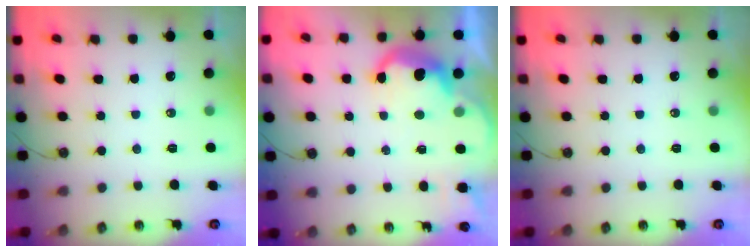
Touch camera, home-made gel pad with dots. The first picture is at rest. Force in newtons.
{"total": 7.9, "press": 7.9, "slide": 0.8}
{"total": 0.0}